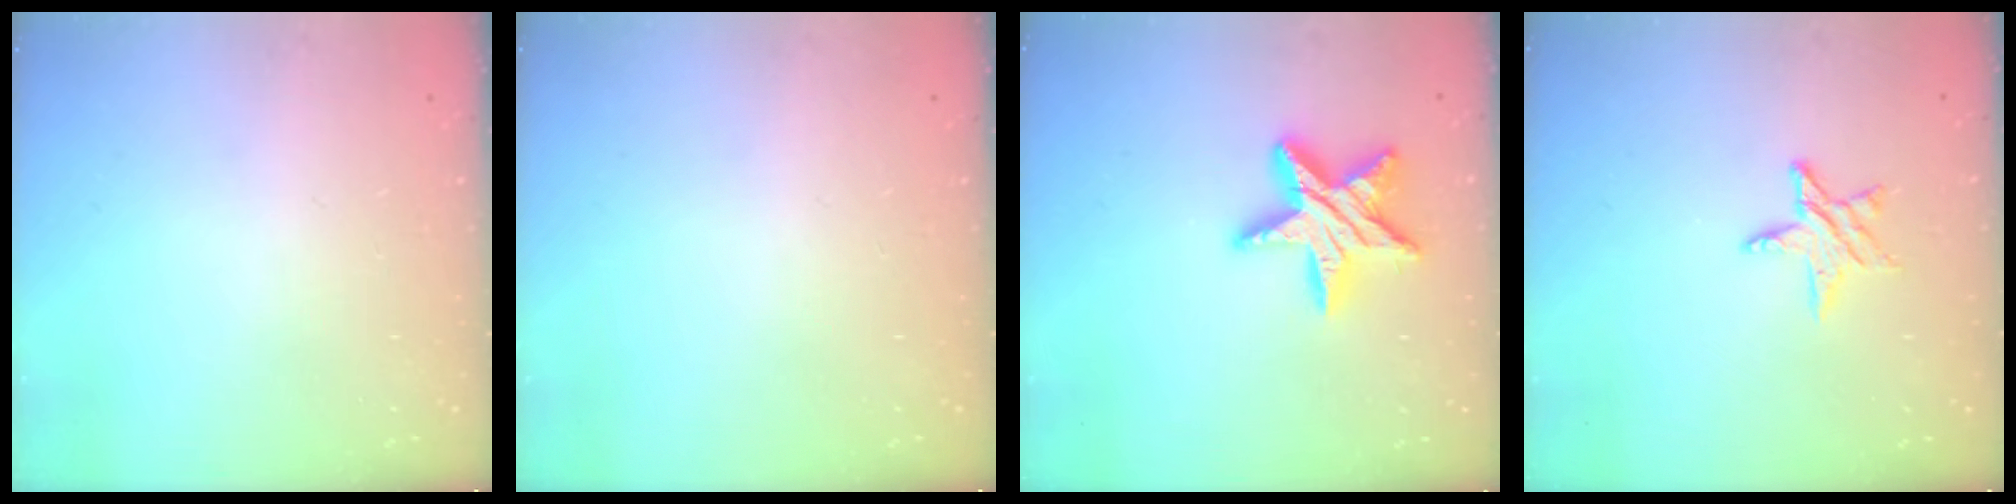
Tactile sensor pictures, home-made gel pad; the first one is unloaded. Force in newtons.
{"total": 0.0}
{"total": 14.4, "press": 14.4, "slide": 0.9}
{"total": 7.9, "press": 7.9, "slide": 0.6}